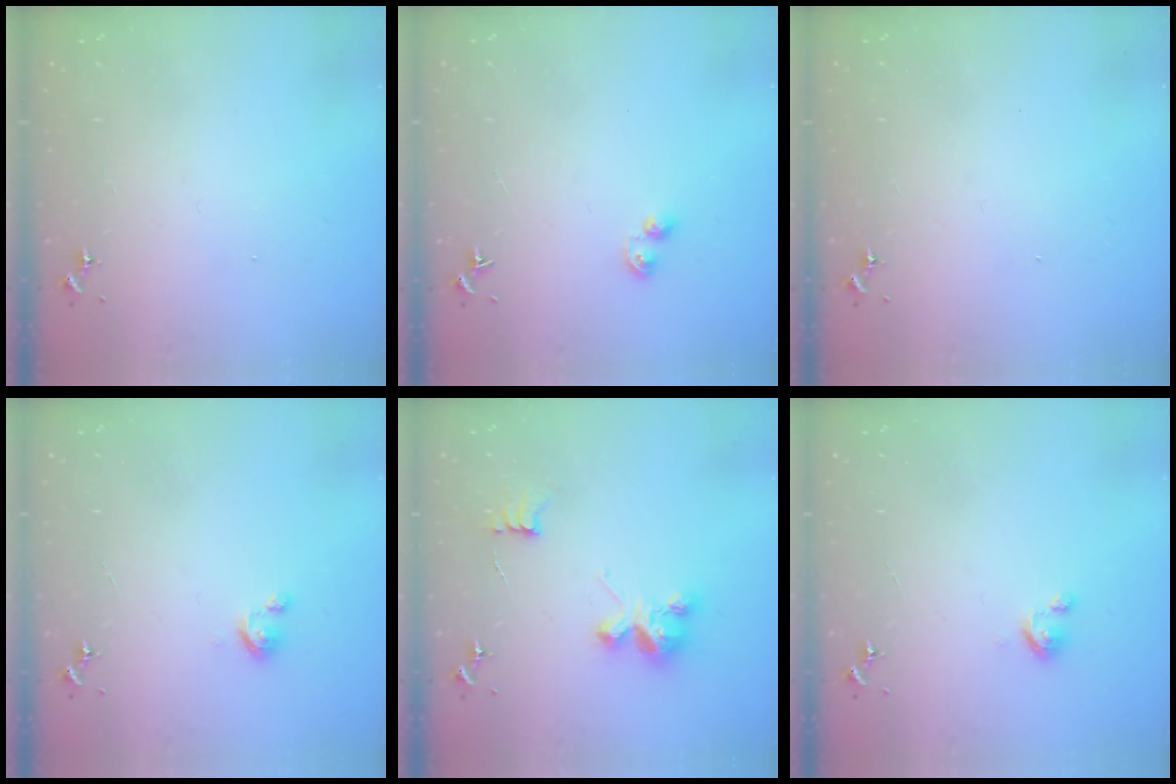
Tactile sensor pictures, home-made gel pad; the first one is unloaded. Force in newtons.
{"total": 4.0, "press": 4.0, "slide": 0.4}
{"total": 0.0}
{"total": 2.8, "press": 2.8, "slide": 0.3}
{"total": 9.0, "press": 9.0, "slide": 0.3}
{"total": 2.8, "press": 2.8, "slide": 0.3}